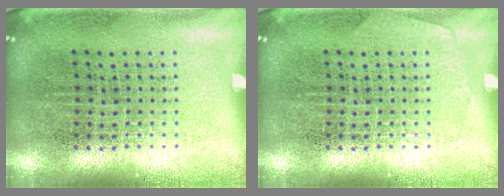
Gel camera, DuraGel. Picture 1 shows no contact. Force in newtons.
{"total": 0.6, "press": 0.6, "slide": 0.1}